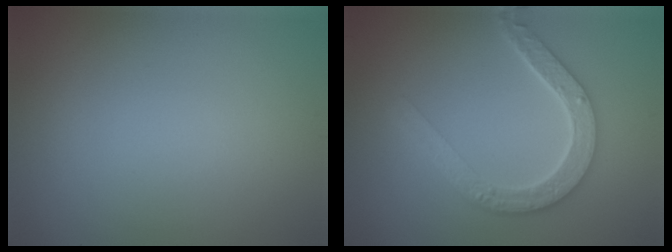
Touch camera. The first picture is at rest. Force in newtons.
{"total": 4.7, "press": 3.6, "slide": 3.0}